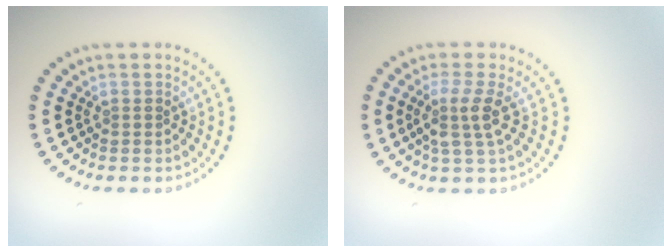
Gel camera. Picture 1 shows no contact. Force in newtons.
{"total": 2.8, "press": 2.2, "slide": 1.7}